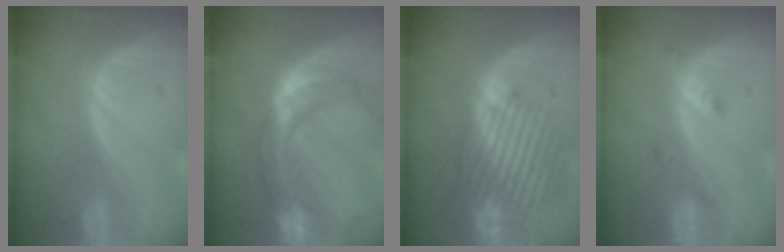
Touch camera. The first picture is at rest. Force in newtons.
{"total": 11.3, "press": 9.5, "slide": 6.1}
{"total": 10.3, "press": 9.3, "slide": 4.4}
{"total": 1.6, "press": 1.5, "slide": 0.1}